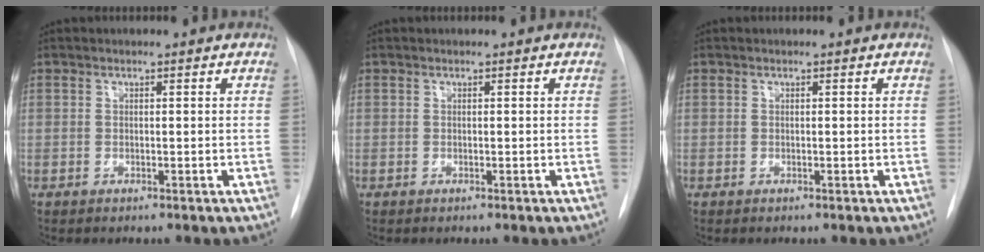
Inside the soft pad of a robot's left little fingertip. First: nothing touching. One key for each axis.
{"total": 0.0}
{"total": 0.0}